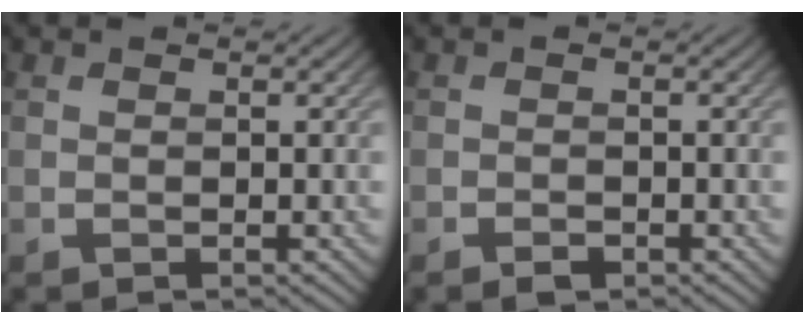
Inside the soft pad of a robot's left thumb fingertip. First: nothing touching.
{"total": 1.0, "force": [-0.8, 0.4, 0.6], "torque": [-0.008, -0.001, -0.014]}